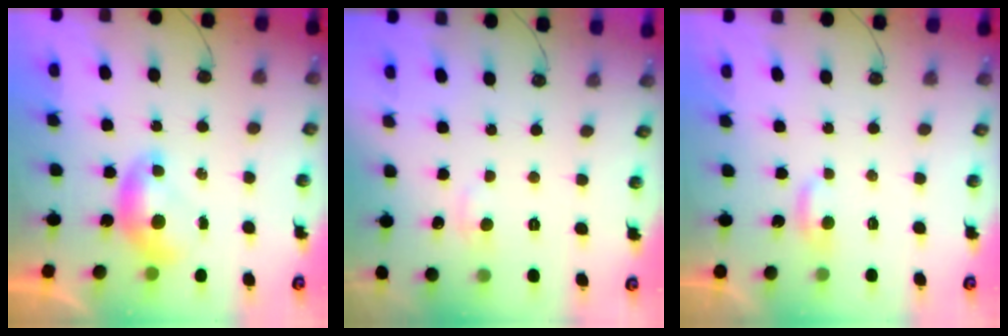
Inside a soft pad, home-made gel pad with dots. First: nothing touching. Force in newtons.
{"total": 1.8, "press": 1.7, "slide": 0.7}
{"total": 2.9, "press": 2.9, "slide": 0.3}